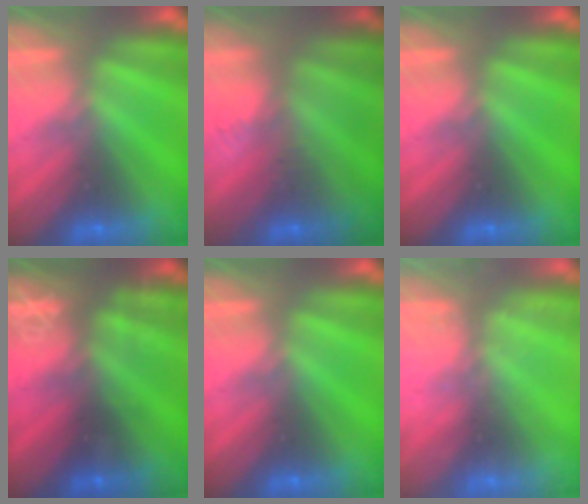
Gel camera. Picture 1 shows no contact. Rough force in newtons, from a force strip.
{"total": 2.8}
{"total": 0.0}
{"total": 3.0}
{"total": 0.0}
{"total": 2.4}